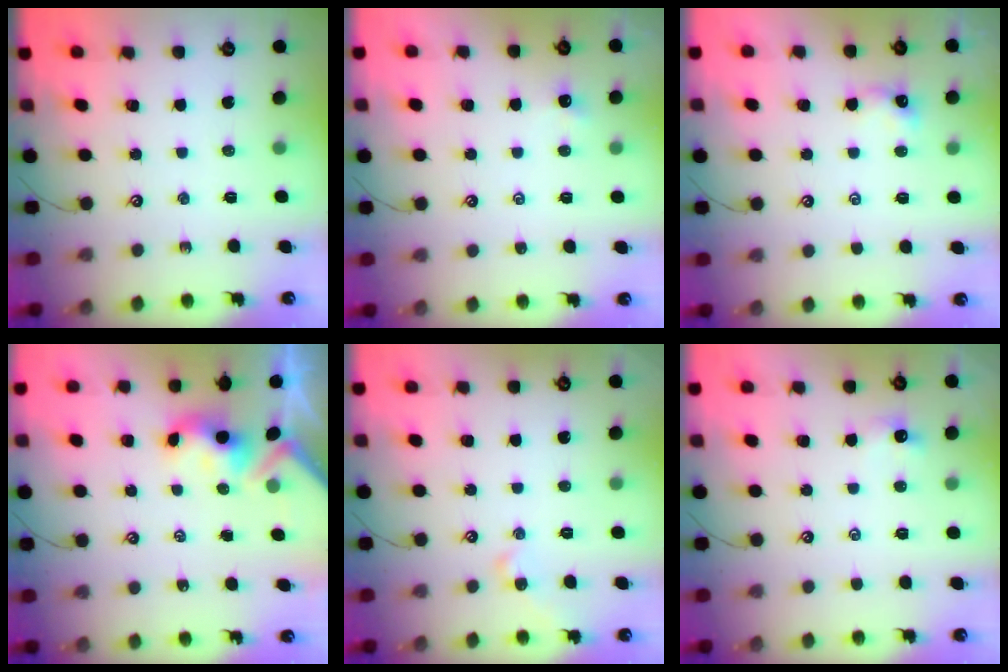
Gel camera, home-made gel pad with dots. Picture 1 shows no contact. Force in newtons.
{"total": 0.5, "press": 0.4, "slide": 0.3}
{"total": 1.0, "press": 0.9, "slide": 0.4}
{"total": 3.2, "press": 3.2, "slide": 0.3}
{"total": 1.9, "press": 1.8, "slide": 0.5}
{"total": 1.3, "press": 1.1, "slide": 0.6}